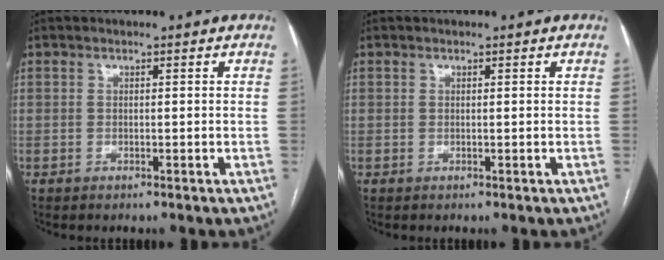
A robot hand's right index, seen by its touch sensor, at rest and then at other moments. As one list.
[{"total": 0.0}]